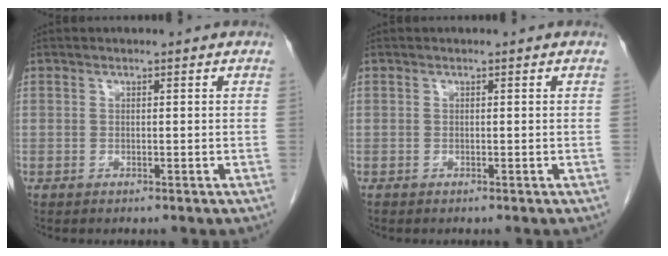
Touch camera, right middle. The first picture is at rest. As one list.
[{"total": 0.0}]